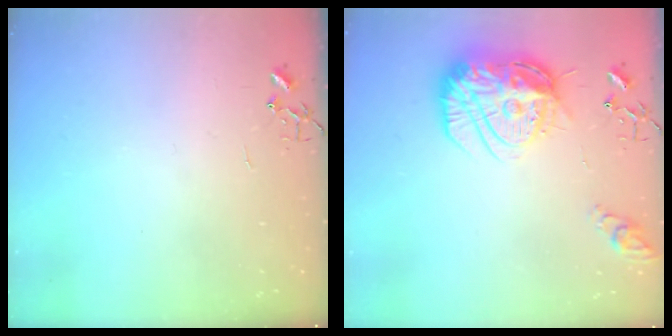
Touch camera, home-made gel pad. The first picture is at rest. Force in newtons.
{"total": 19.4, "press": 19.3, "slide": 1.7}